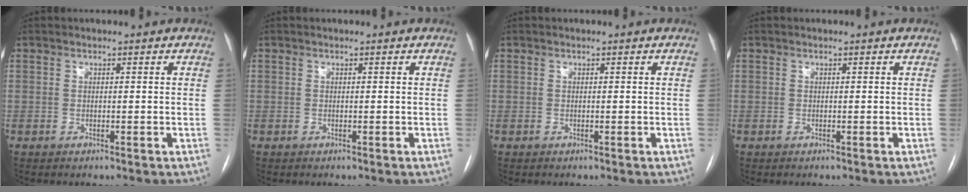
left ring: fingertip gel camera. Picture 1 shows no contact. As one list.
[{"total": 0.0}, {"total": 0.0}, {"total": 0.0}]